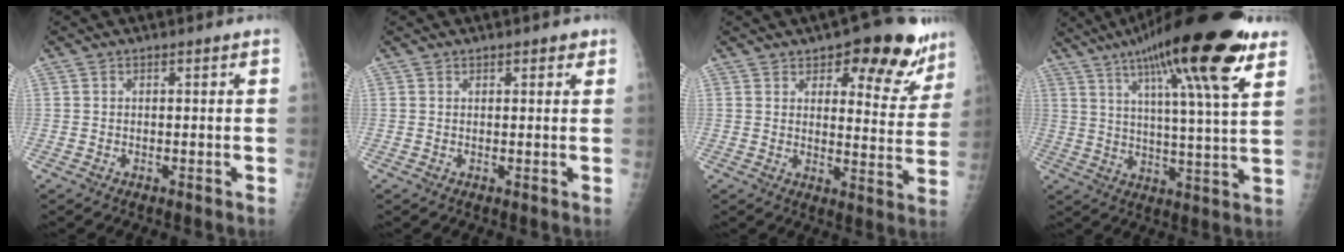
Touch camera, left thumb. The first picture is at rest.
{"total": 1.4, "force": [0.9, 0.8, 0.7], "torque": [0.004, -0.002, 0.008]}
{"total": 14.9, "force": [9.7, 6.7, 9.0], "torque": [-0.046, -0.051, 0.125]}
{"total": 23.2, "force": [13.4, 3.5, 18.6], "torque": [-0.282, -0.030, 0.203]}